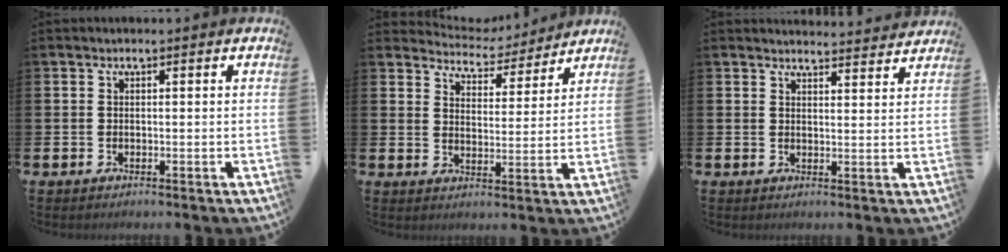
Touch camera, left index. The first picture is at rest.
{"total": 5.0, "force": [4.8, 1.1, -0.1], "torque": [-0.019, -0.039, 0.083]}
{"total": 3.3, "force": [3.3, 0.1, 0.0], "torque": [0.004, -0.023, 0.058]}